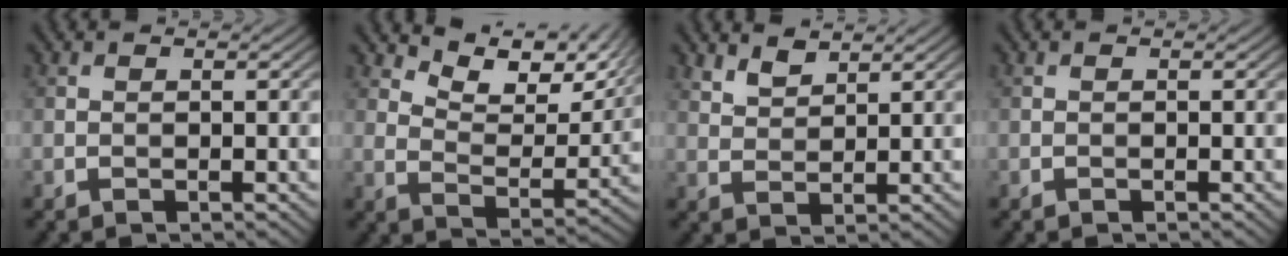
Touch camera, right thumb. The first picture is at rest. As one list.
[{"total": 11.1, "force": [8.4, 3.7, 6.2], "torque": [-0.120, -0.005, 0.141]}, {"total": 3.3, "force": [2.7, 1.0, 1.5], "torque": [-0.036, -0.001, 0.063]}, {"total": 0.0}]